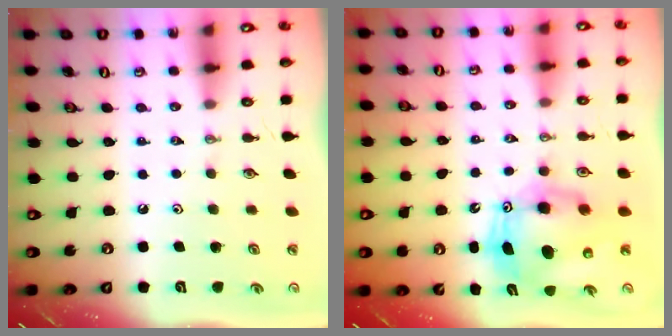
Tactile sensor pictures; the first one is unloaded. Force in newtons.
{"total": 11.1, "press": 10.9, "slide": 2.0}